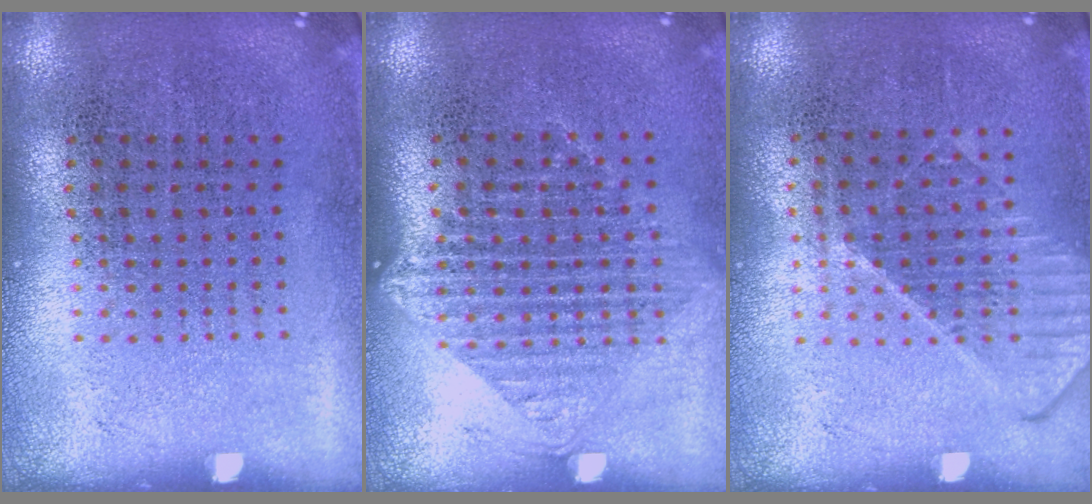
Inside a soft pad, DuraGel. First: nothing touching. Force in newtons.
{"total": 1.3, "press": 1.1, "slide": 0.6}
{"total": 1.1, "press": 1.0, "slide": 0.5}